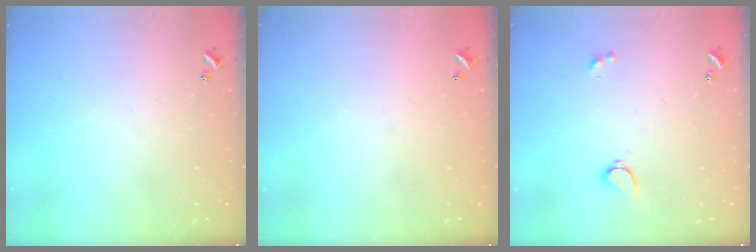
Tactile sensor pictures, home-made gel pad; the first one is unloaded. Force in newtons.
{"total": 2.9, "press": 2.9, "slide": 0.1}
{"total": 2.9, "press": 2.4, "slide": 1.6}